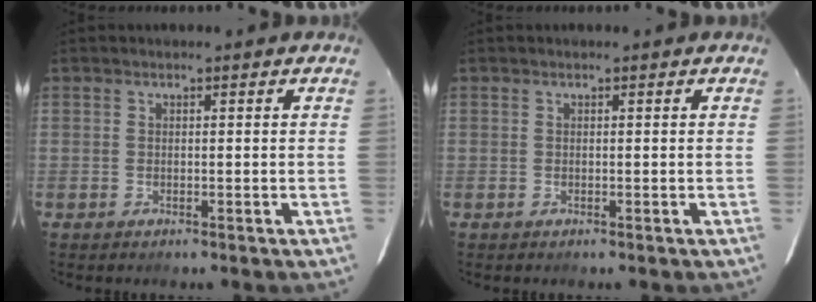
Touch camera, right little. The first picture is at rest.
{"total": 0.0}